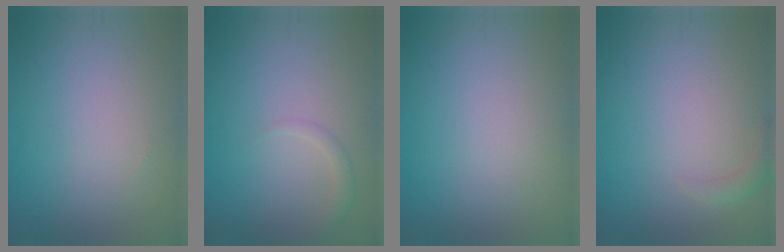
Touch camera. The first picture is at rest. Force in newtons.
{"total": 1.2, "press": 1.2, "slide": 0.1}
{"total": 0.0}
{"total": 1.2, "press": 1.1, "slide": 0.2}